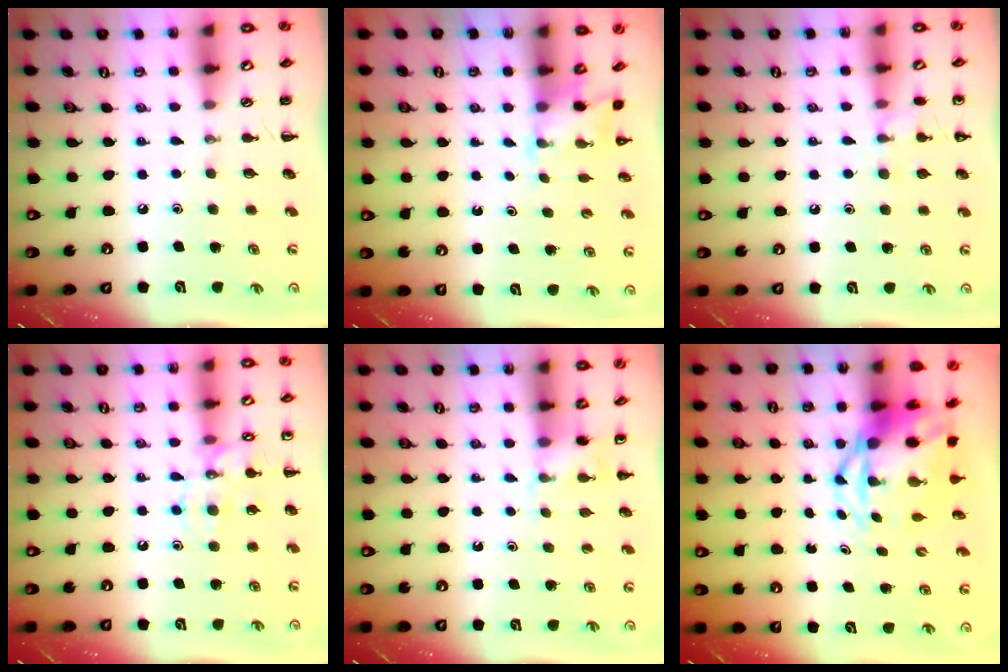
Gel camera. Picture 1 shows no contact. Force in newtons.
{"total": 1.9, "press": 1.8, "slide": 0.6}
{"total": 8.7, "press": 8.5, "slide": 1.8}
{"total": 11.9, "press": 11.9, "slide": 0.6}
{"total": 4.7, "press": 4.5, "slide": 1.4}
{"total": 7.4, "press": 7.1, "slide": 2.1}